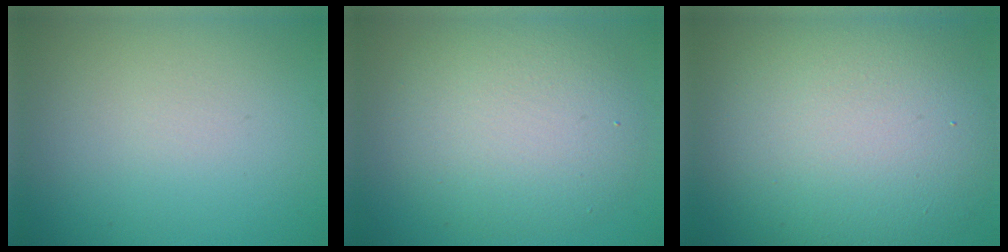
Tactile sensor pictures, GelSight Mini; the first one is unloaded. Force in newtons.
{"total": 6.9, "press": 6.9, "slide": 0.3}
{"total": 14.0, "press": 14.0, "slide": 0.6}